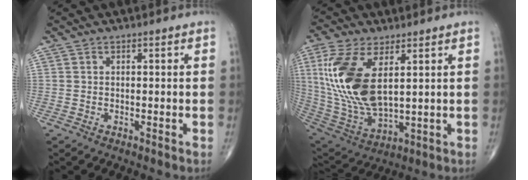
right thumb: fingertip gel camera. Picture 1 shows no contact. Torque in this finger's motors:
{"motor_torque": [-0.78, 1.82, 2.01, 0.76, 0.64]}